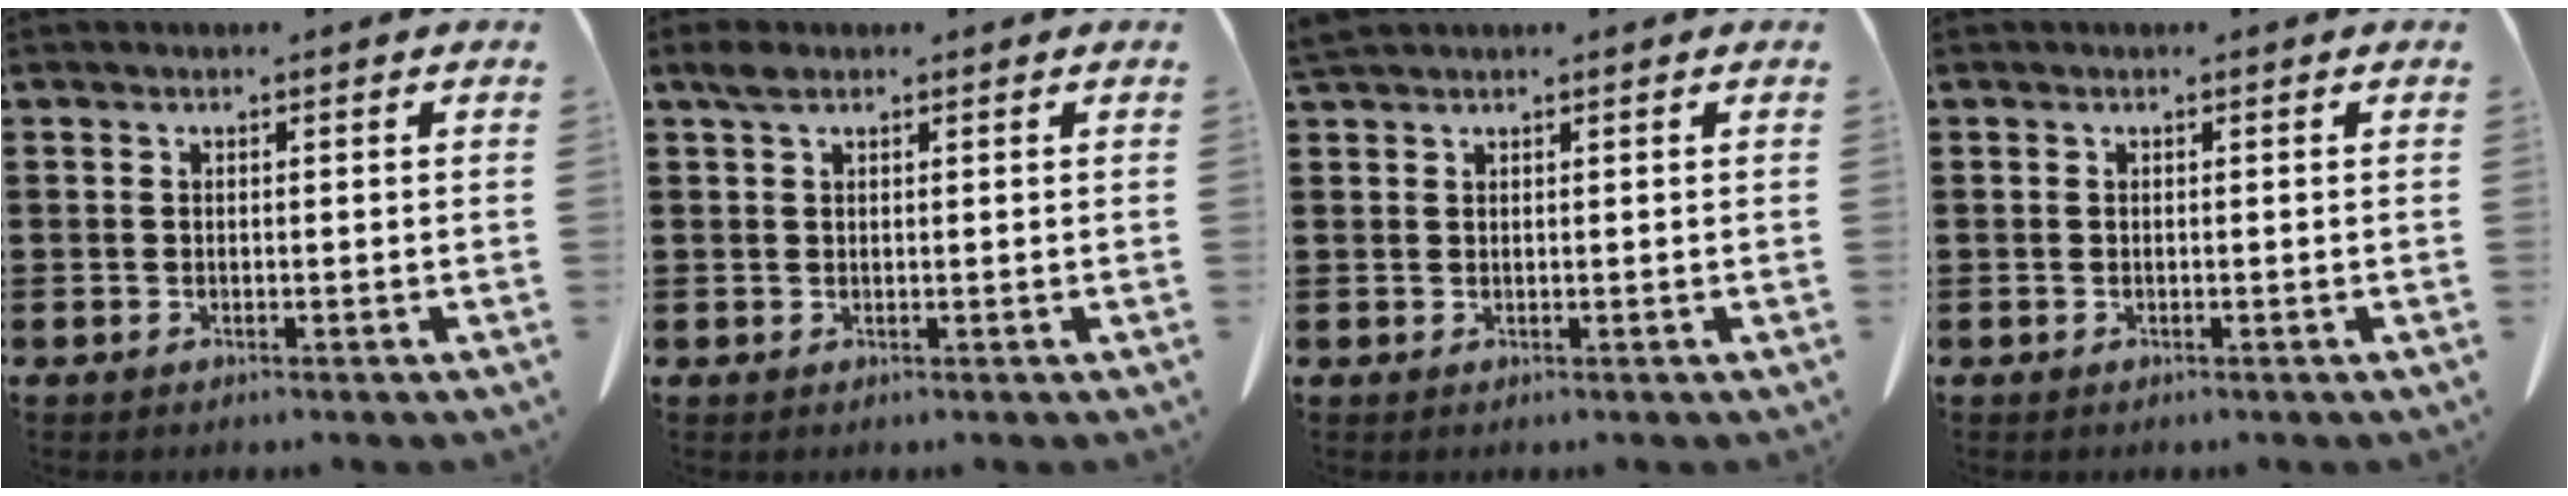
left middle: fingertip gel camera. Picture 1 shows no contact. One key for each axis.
{"total": 1.8, "fx": 1.1, "fy": 0.9, "fz": 1.2, "tx": -0.028, "ty": 0.004, "tz": 0.020}
{"total": 1.5, "fx": 1.4, "fy": 0.1, "fz": 0.7, "tx": -0.017, "ty": -0.001, "tz": 0.027}
{"total": 0.0}